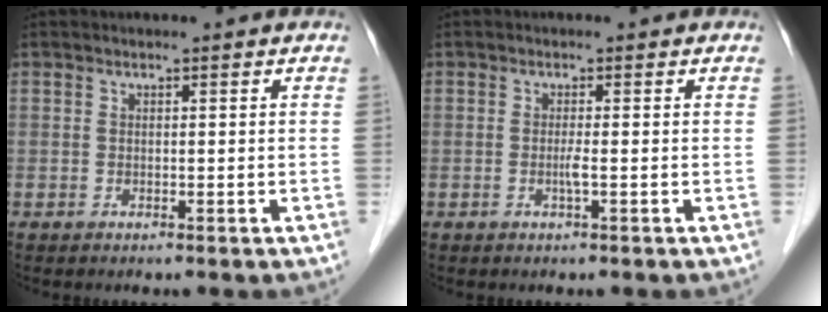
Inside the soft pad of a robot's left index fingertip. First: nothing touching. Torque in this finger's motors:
{"motor_torque": [0.24, 0.22, 0.00, 0.03]}